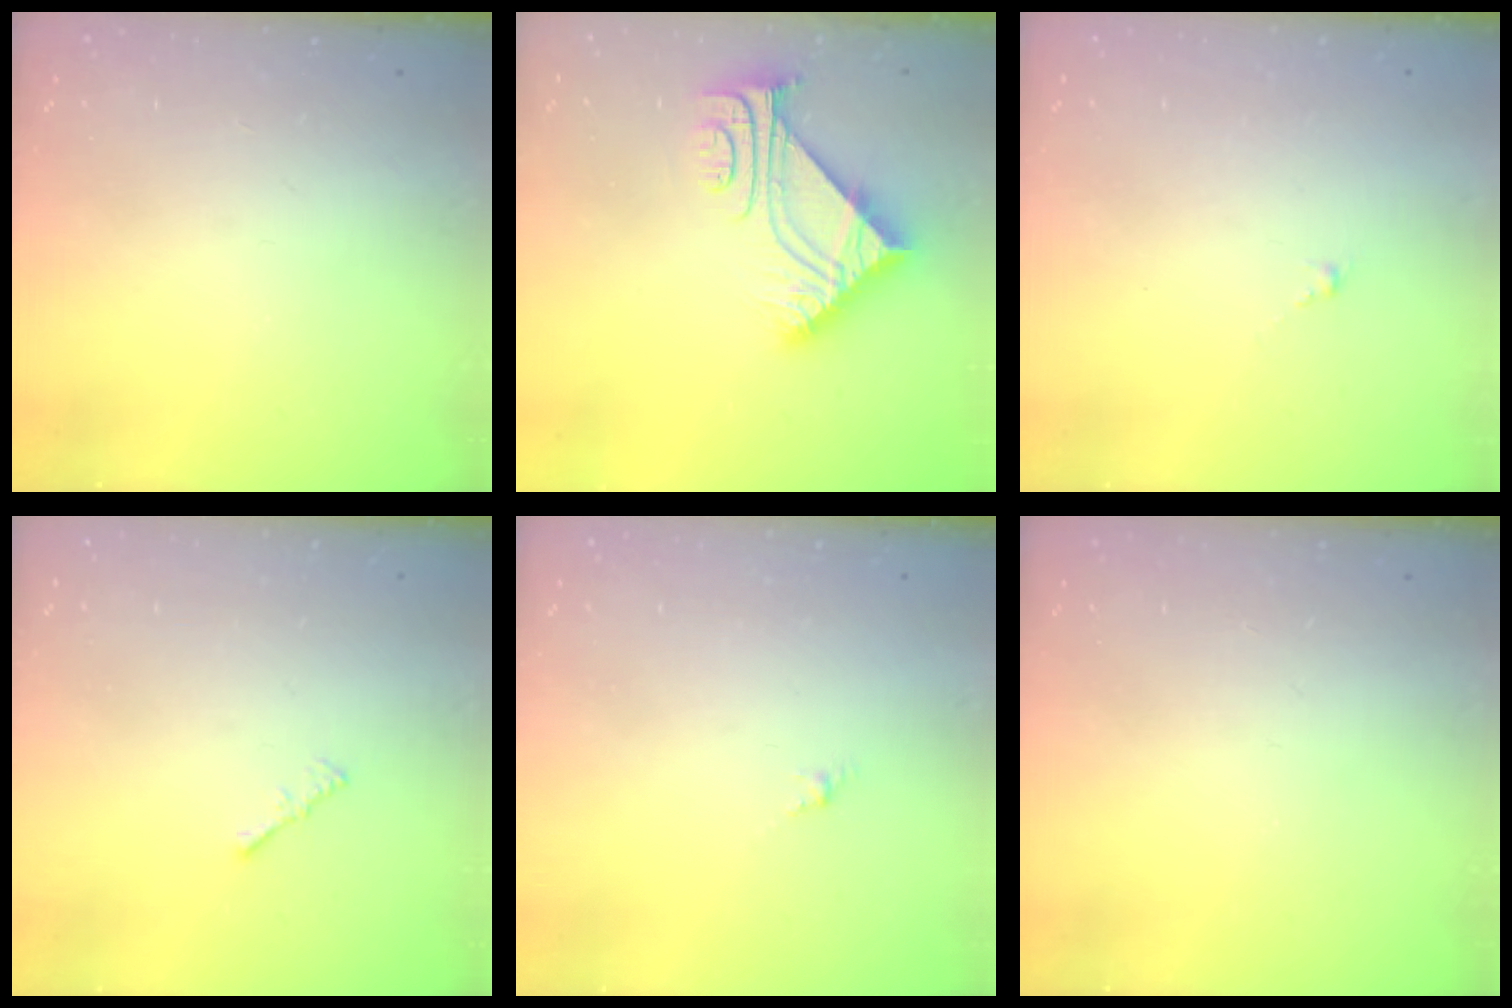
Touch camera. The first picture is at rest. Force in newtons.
{"total": 7.5, "press": 7.5, "slide": 0.5}
{"total": 0.0}
{"total": 0.7, "press": 0.6, "slide": 0.3}
{"total": 1.1, "press": 1.0, "slide": 0.5}
{"total": 0.0}